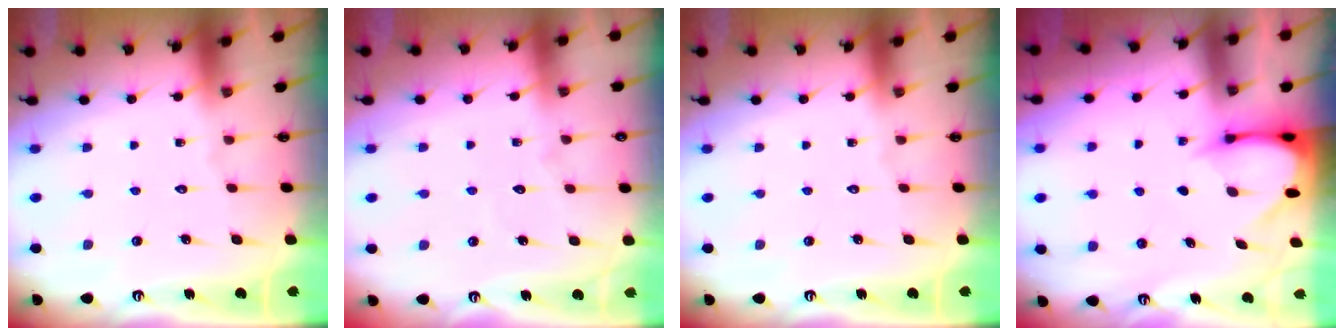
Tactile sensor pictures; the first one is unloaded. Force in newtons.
{"total": 3.0, "press": 3.0, "slide": 0.3}
{"total": 0.0}
{"total": 3.4, "press": 3.4, "slide": 0.3}